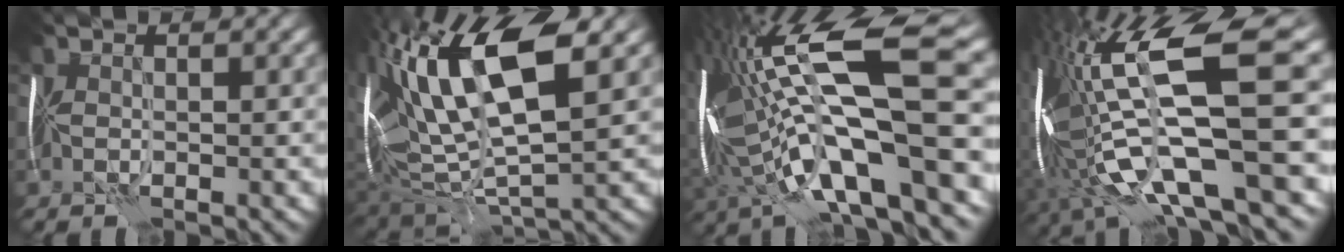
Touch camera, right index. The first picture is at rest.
{"total": 13.5, "force": [4.4, 5.2, 11.6], "torque": [-0.218, 0.021, 0.073]}
{"total": 16.9, "force": [0.4, 5.4, 16.1], "torque": [-0.298, 0.016, 0.011]}
{"total": 16.0, "force": [-0.8, 4.3, 15.3], "torque": [-0.309, -0.003, 0.003]}